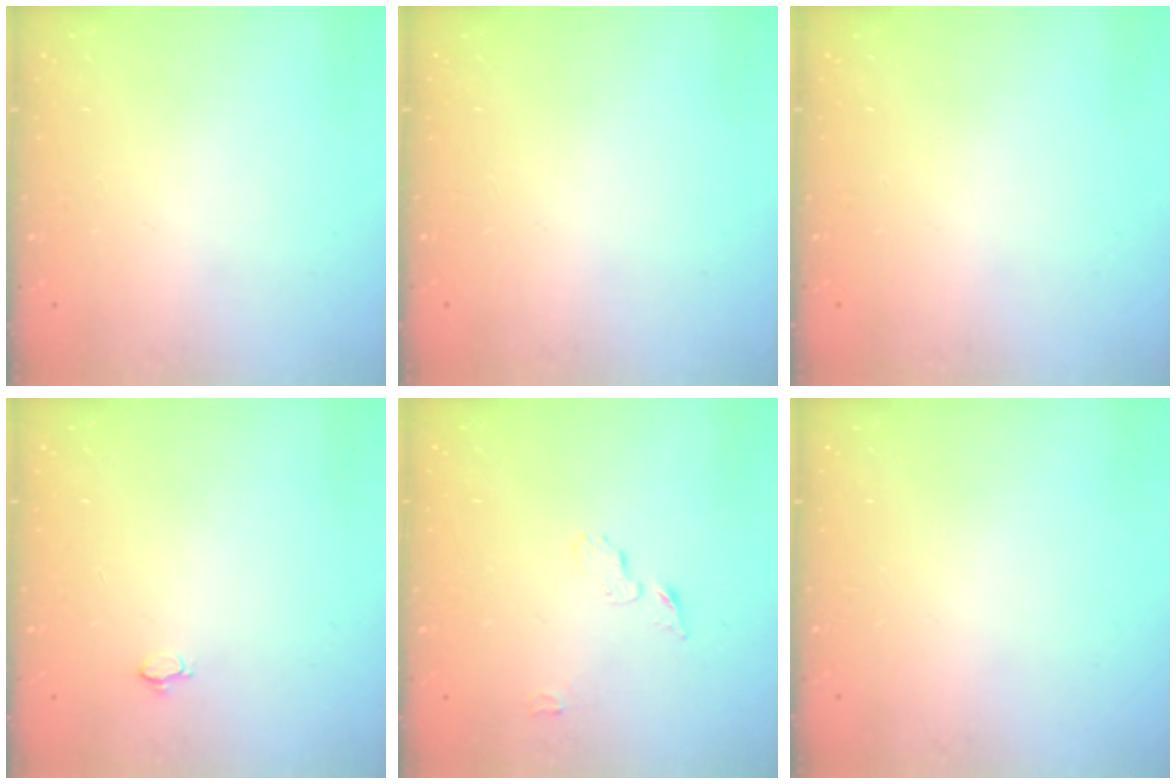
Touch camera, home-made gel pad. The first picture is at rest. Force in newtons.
{"total": 0.0}
{"total": 0.0}
{"total": 2.8, "press": 2.8, "slide": 0.3}
{"total": 4.0, "press": 4.0, "slide": 0.5}
{"total": 0.0}